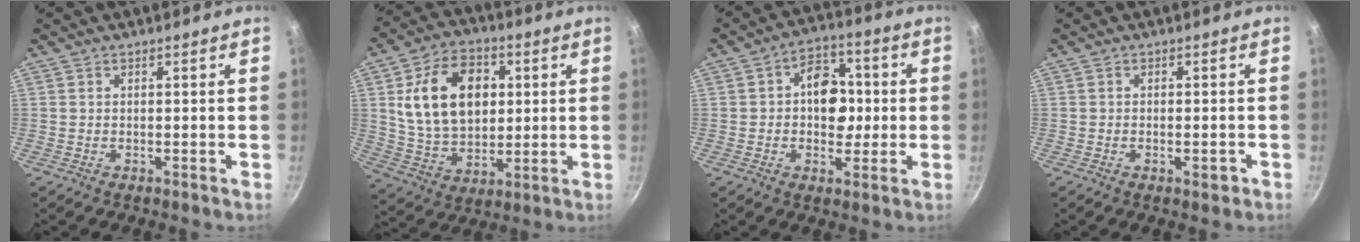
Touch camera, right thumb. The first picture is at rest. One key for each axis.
{"total": 18.4, "fx": 3.7, "fy": 12.8, "fz": 12.7, "tx": -0.191, "ty": -0.002, "tz": 0.069}
{"total": 10.1, "fx": 0.4, "fy": 7.5, "fz": 6.8, "tx": -0.051, "ty": 0.013, "tz": -0.004}
{"total": 2.2, "fx": -1.0, "fy": 0.9, "fz": 1.7, "tx": -0.022, "ty": 0.007, "tz": -0.014}